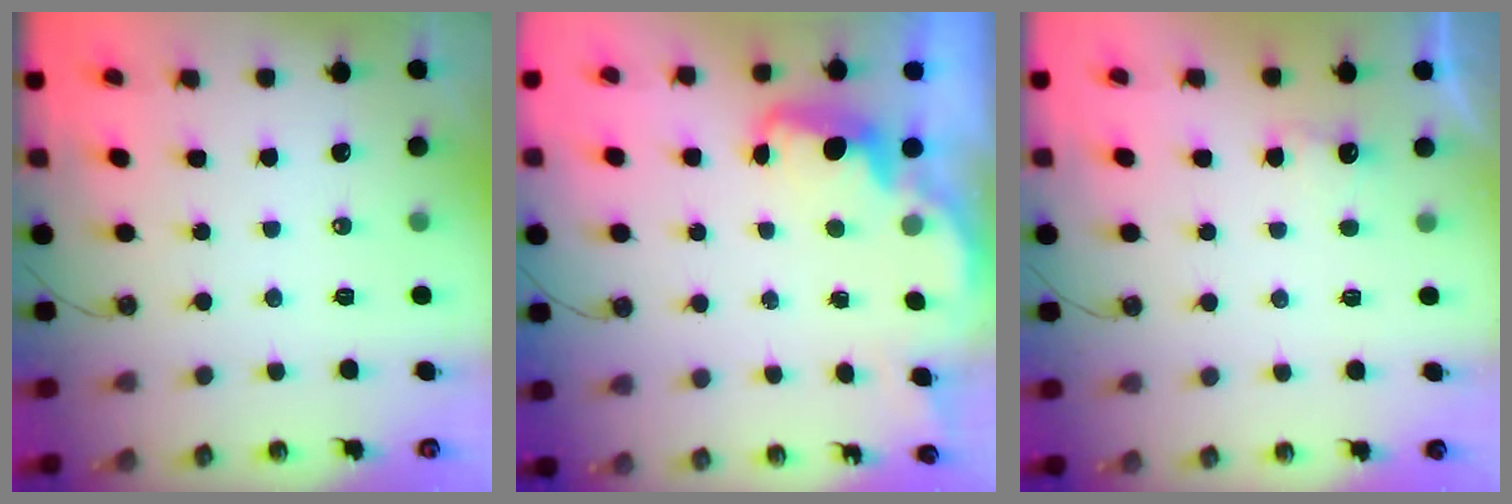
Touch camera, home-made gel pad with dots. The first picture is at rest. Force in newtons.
{"total": 2.5, "press": 2.4, "slide": 0.7}
{"total": 2.6, "press": 2.5, "slide": 0.8}